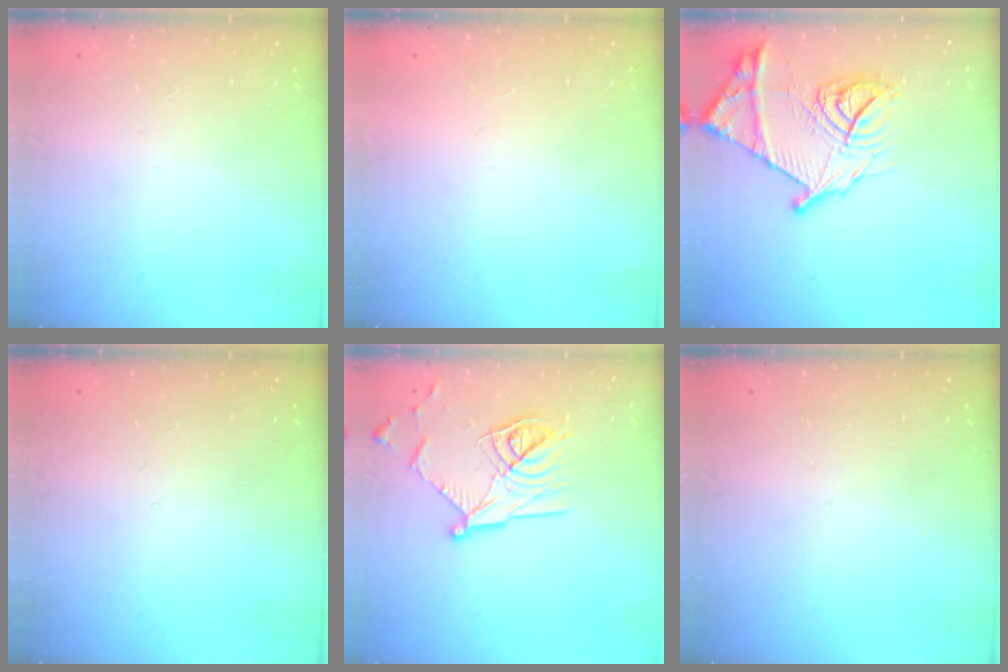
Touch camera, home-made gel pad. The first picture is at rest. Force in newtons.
{"total": 1.5, "press": 1.5, "slide": 0.1}
{"total": 19.1, "press": 19.0, "slide": 1.8}
{"total": 0.0}
{"total": 16.1, "press": 16.1, "slide": 0.6}
{"total": 0.0}